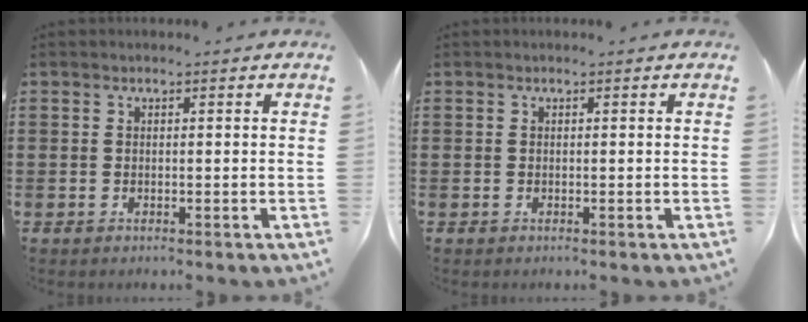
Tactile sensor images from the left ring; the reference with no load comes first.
{"total": 0.0}